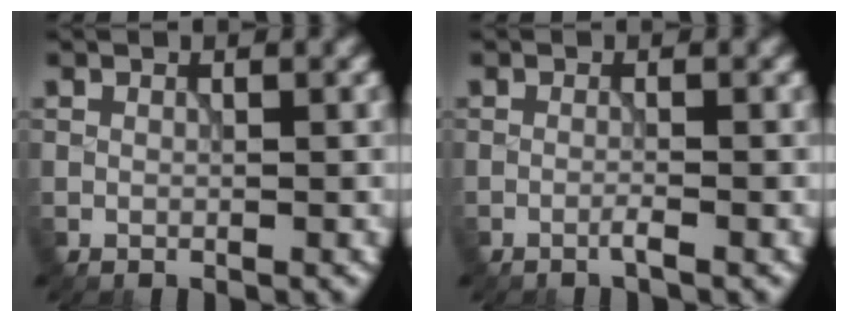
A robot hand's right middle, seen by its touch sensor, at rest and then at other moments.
{"total": 0.7, "force": [-0.5, -0.1, 0.5], "torque": [-0.005, -0.001, -0.014]}